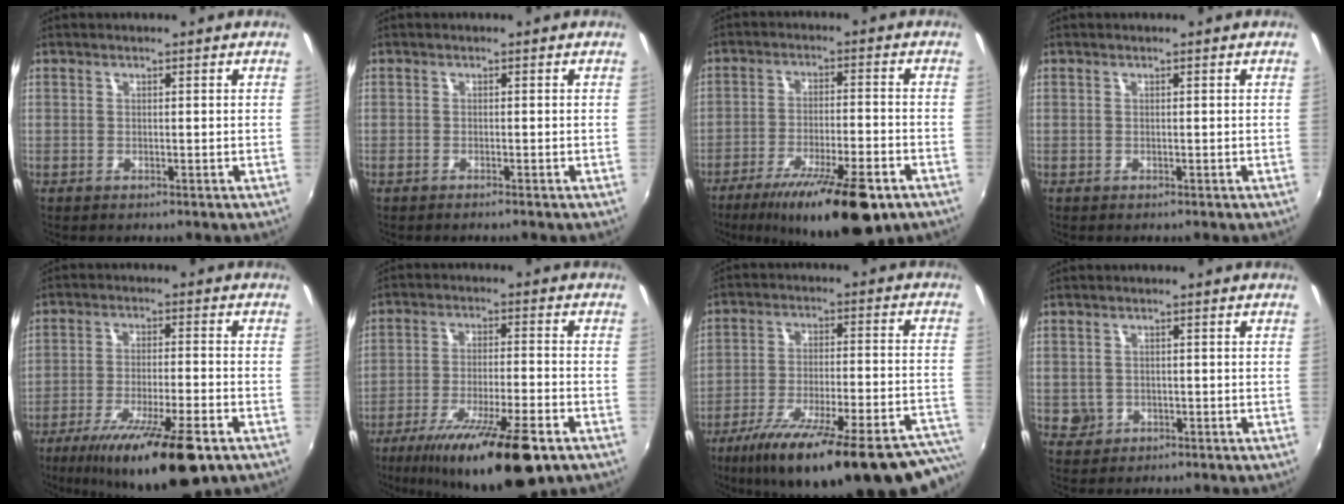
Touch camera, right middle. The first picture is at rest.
{"total": 0.7, "force": [-0.7, 0.0, 0.2], "torque": [-0.004, -0.003, -0.014]}
{"total": 17.1, "force": [-11.4, 3.7, 12.3], "torque": [-0.213, -0.034, -0.177]}
{"total": 0.0}
{"total": 16.8, "force": [-10.6, 2.7, 12.8], "torque": [-0.227, -0.040, -0.170]}
{"total": 17.7, "force": [-11.3, 2.8, 13.3], "torque": [-0.238, -0.039, -0.182]}
{"total": 30.8, "force": [-23.6, 6.2, 18.7], "torque": [-0.276, -0.050, -0.327]}
{"total": 2.5, "force": [-0.4, 2.4, 0.5], "torque": [-0.009, -0.001, -0.002]}